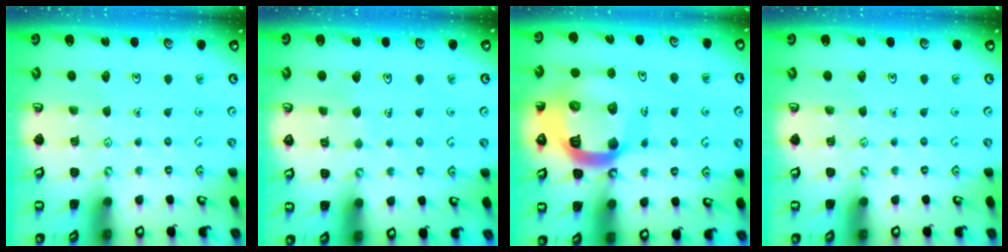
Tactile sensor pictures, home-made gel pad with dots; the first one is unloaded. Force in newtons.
{"total": 1.8, "press": 1.8, "slide": 0.0}
{"total": 22.0, "press": 21.8, "slide": 2.4}
{"total": 0.0}